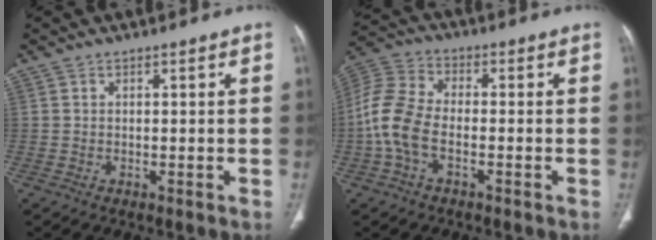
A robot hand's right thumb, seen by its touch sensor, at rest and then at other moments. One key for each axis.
{"total": 10.3, "fx": -2.6, "fy": 6.0, "fz": 8.0, "tx": -0.181, "ty": 0.028, "tz": -0.058}